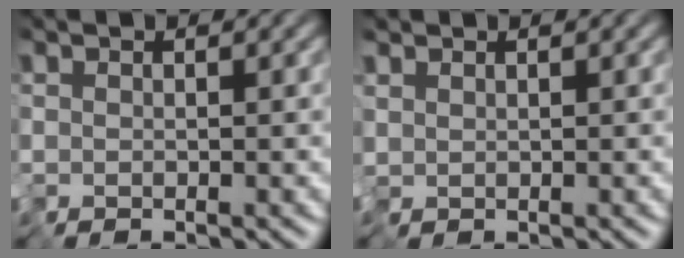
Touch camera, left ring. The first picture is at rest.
{"total": 0.9, "force": [0.6, 0.6, -0.3], "torque": [0.003, 0.004, 0.015]}